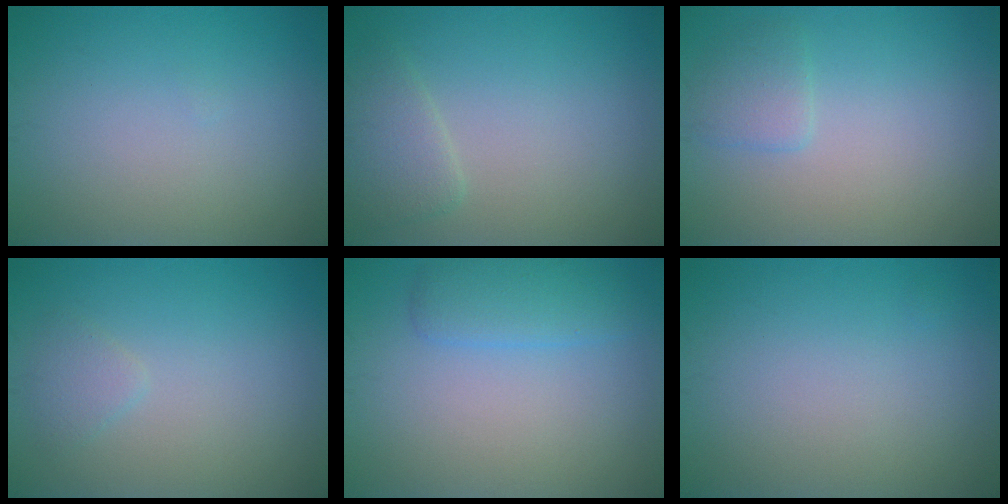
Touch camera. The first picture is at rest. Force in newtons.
{"total": 2.2, "press": 2.1, "slide": 0.3}
{"total": 1.6, "press": 1.6, "slide": 0.1}
{"total": 1.2, "press": 1.2, "slide": 0.1}
{"total": 2.7, "press": 2.7, "slide": 0.1}
{"total": 0.0}